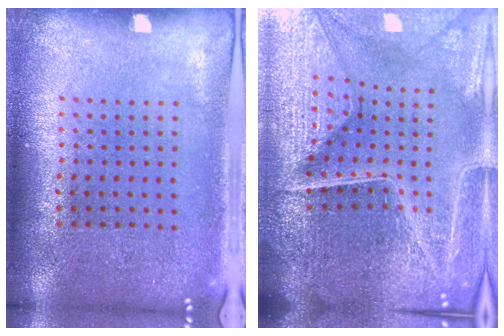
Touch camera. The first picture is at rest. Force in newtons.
{"total": 5.8, "press": 5.4, "slide": 2.1}